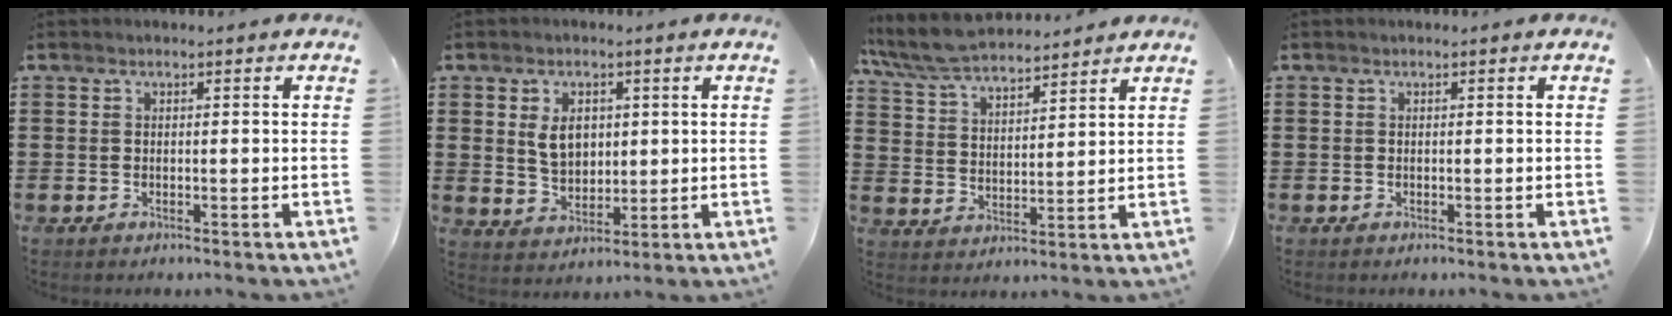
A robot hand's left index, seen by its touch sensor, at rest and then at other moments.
{"total": 4.9, "force": [1.3, 3.5, 3.2], "torque": [-0.058, 0.006, 0.018]}
{"total": 7.5, "force": [6.9, 1.4, 2.6], "torque": [-0.077, -0.025, 0.126]}
{"total": 0.0}